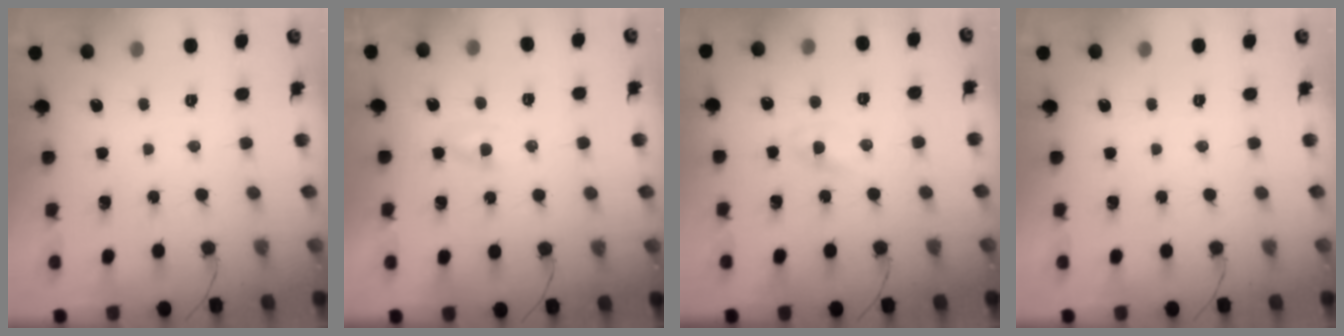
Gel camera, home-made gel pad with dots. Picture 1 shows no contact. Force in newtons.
{"total": 1.6, "press": 1.4, "slide": 0.7}
{"total": 1.8, "press": 1.6, "slide": 0.8}
{"total": 0.0}